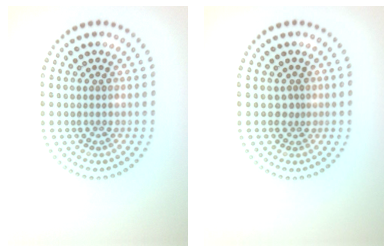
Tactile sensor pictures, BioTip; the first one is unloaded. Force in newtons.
{"total": 0.7, "press": 0.3, "slide": 0.6}